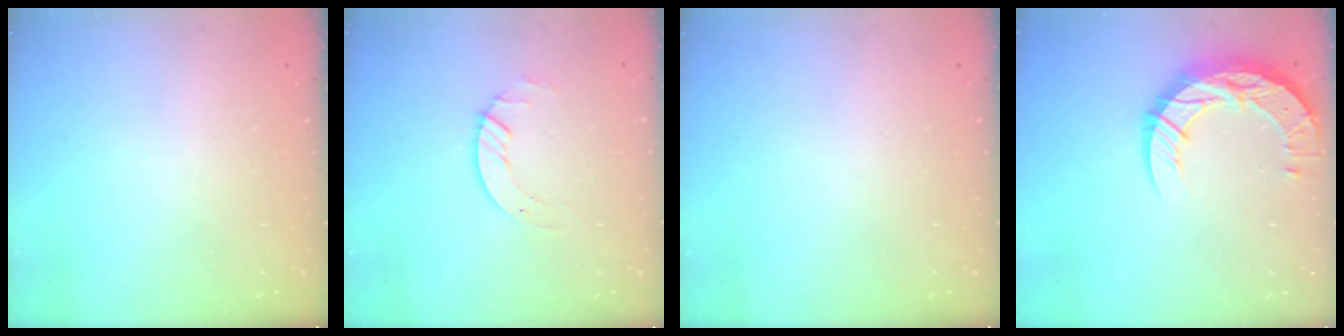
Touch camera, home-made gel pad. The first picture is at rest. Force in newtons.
{"total": 2.6, "press": 2.6, "slide": 0.3}
{"total": 0.0}
{"total": 14.5, "press": 14.5, "slide": 1.3}